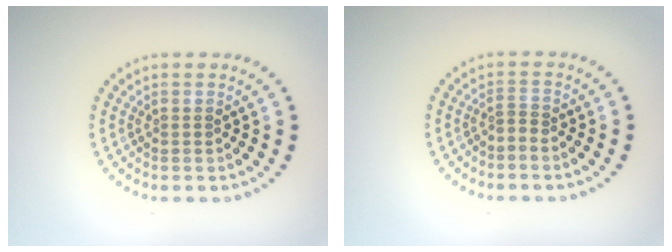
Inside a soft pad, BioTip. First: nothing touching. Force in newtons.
{"total": 0.9, "press": 0.3, "slide": 0.9}